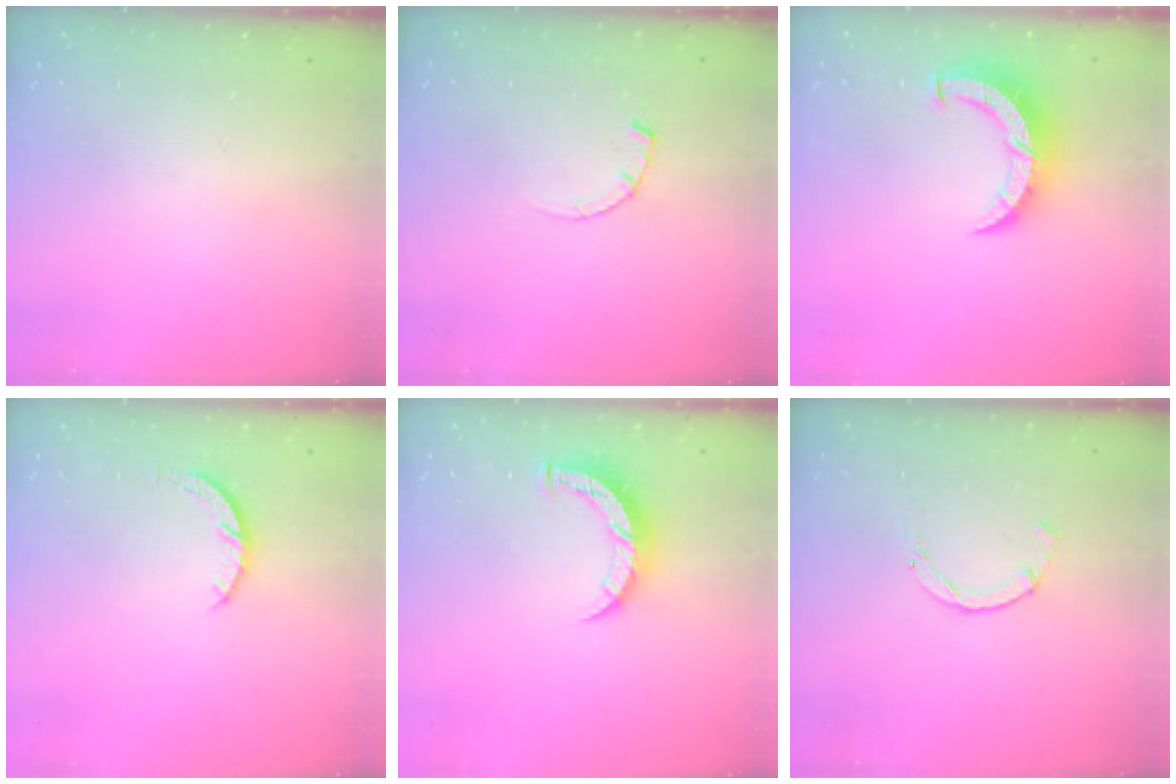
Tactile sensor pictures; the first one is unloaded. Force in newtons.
{"total": 2.4, "press": 2.4, "slide": 0.3}
{"total": 8.4, "press": 8.3, "slide": 1.0}
{"total": 4.3, "press": 4.3, "slide": 0.5}
{"total": 7.7, "press": 7.7, "slide": 0.3}
{"total": 0.0}